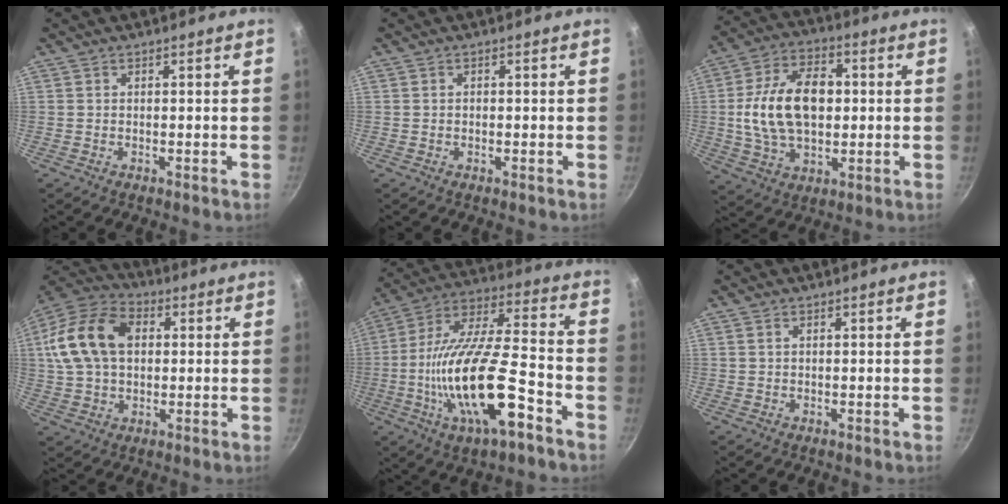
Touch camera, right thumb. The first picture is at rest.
{"total": 0.6, "force": [-0.1, 0.5, 0.3], "torque": [-0.004, 0.003, -0.001]}
{"total": 17.5, "force": [0.9, 11.1, 13.5], "torque": [-0.216, 0.019, 0.011]}
{"total": 17.6, "force": [3.1, 12.1, 12.4], "torque": [-0.219, 0.026, 0.045]}
{"total": 22.3, "force": [-7.9, 7.4, 19.5], "torque": [-0.348, 0.031, -0.148]}
{"total": 0.5, "force": [0.2, 0.3, 0.4], "torque": [-0.006, 0.002, 0.004]}